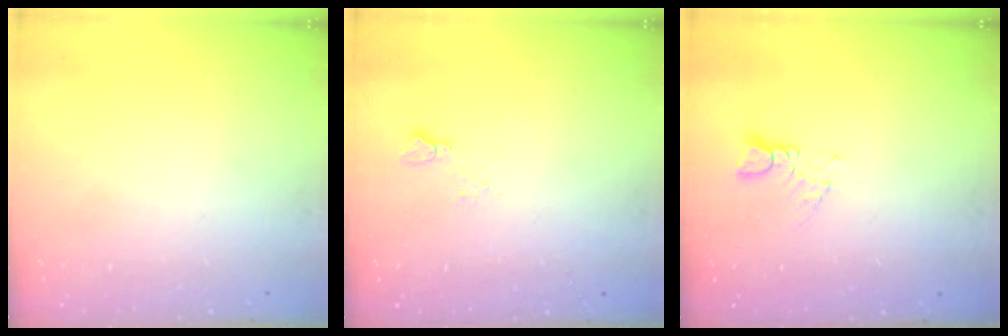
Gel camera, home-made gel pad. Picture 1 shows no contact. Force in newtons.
{"total": 3.8, "press": 3.8, "slide": 0.5}
{"total": 1.6, "press": 1.6, "slide": 0.2}